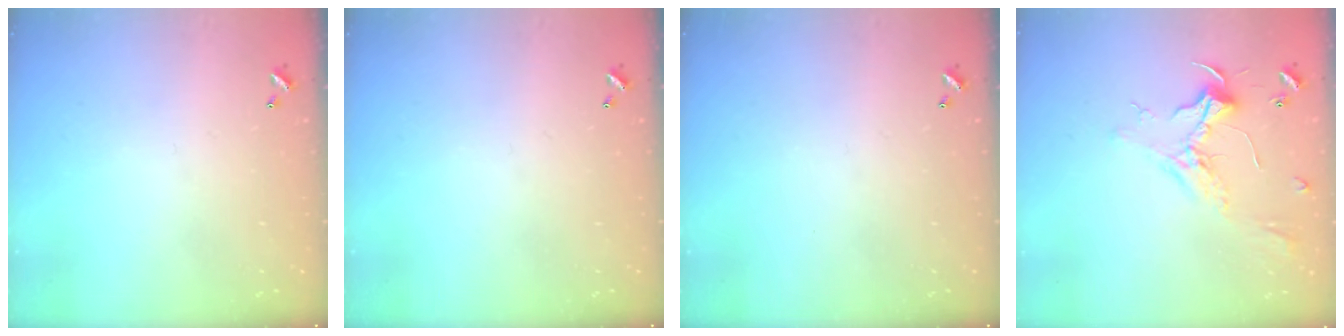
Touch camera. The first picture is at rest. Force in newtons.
{"total": 0.0}
{"total": 0.0}
{"total": 2.3, "press": 2.2, "slide": 0.9}